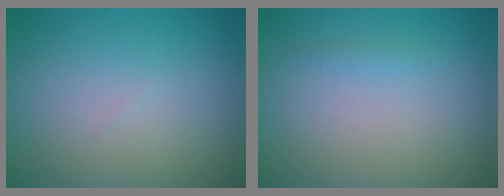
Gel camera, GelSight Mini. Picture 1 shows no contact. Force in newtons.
{"total": 0.5, "press": 0.5, "slide": 0.0}